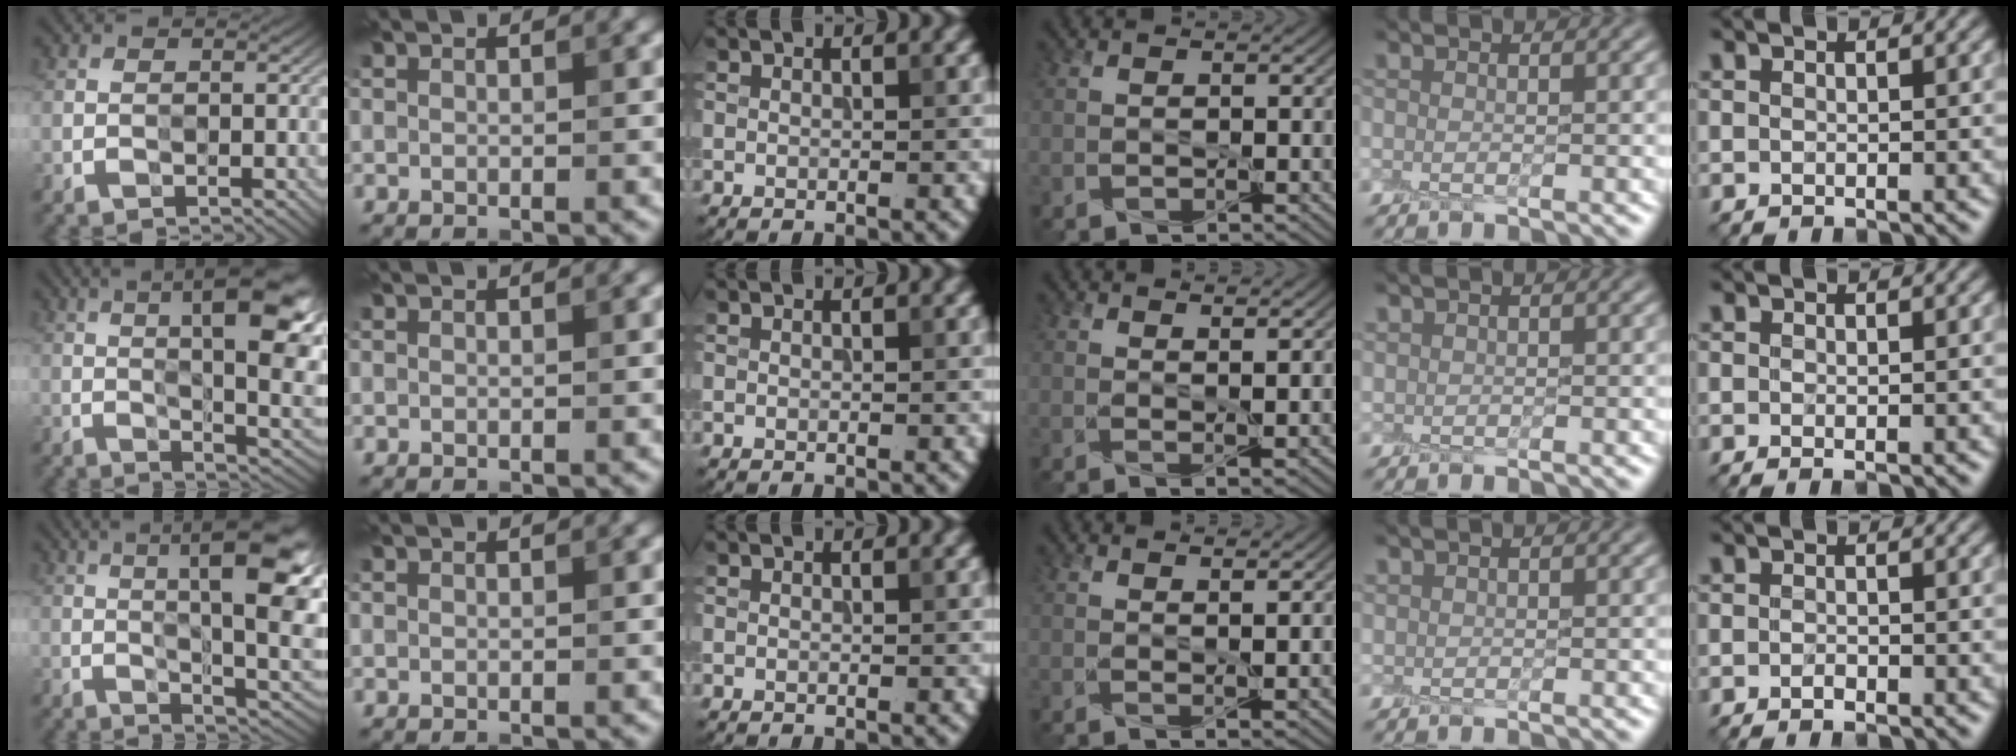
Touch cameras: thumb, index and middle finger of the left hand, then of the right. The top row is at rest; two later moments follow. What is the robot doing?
{"motion": "peel", "object": "plastic wrap"}